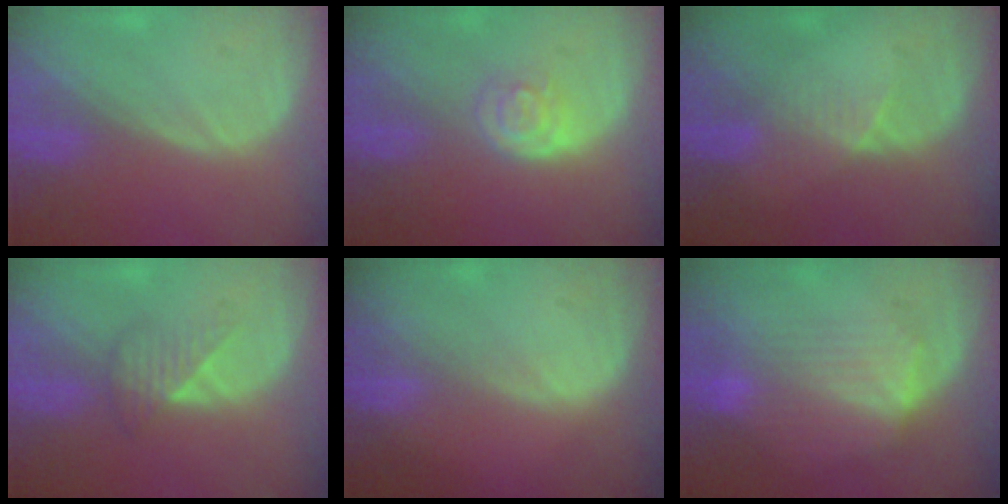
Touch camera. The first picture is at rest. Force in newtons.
{"total": 3.3, "press": 3.2, "slide": 0.6}
{"total": 3.0, "press": 2.6, "slide": 1.5}
{"total": 3.5, "press": 3.2, "slide": 1.4}
{"total": 0.6, "press": 0.6, "slide": 0.1}
{"total": 7.3, "press": 7.0, "slide": 1.8}